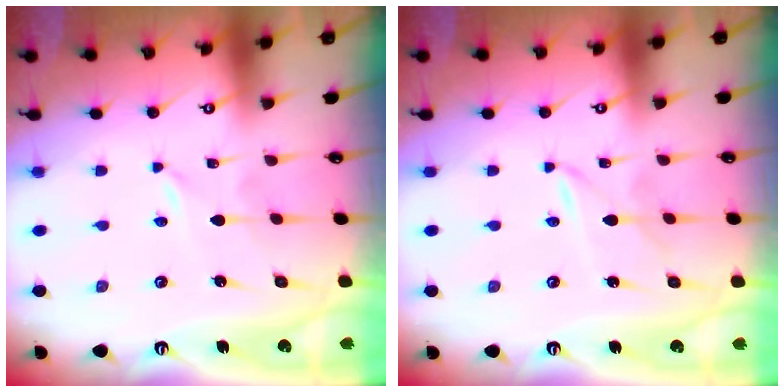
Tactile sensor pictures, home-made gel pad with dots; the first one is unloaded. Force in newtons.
{"total": 2.7, "press": 2.7, "slide": 0.3}